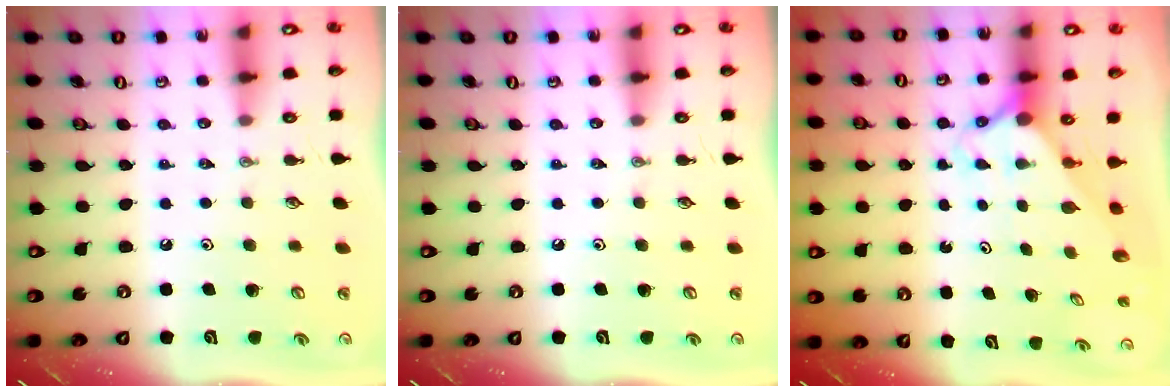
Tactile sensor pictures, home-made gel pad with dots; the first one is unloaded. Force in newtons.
{"total": 0.0}
{"total": 2.2, "press": 2.2, "slide": 0.2}